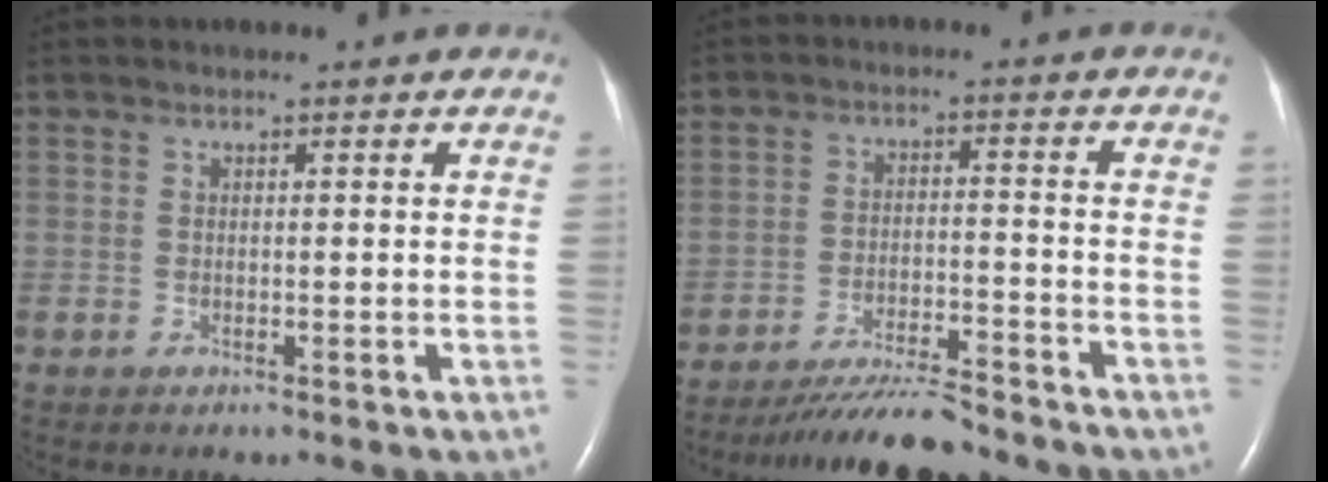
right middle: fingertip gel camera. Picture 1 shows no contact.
{"total": 9.7, "force": [-9.0, 0.4, 3.7], "torque": [-0.061, -0.018, -0.151]}